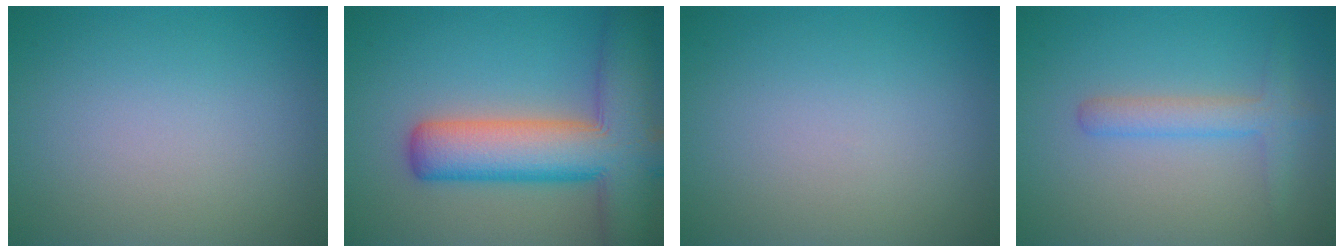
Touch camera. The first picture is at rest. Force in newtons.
{"total": 11.0, "press": 11.0, "slide": 0.6}
{"total": 0.0}
{"total": 2.5, "press": 2.5, "slide": 0.1}